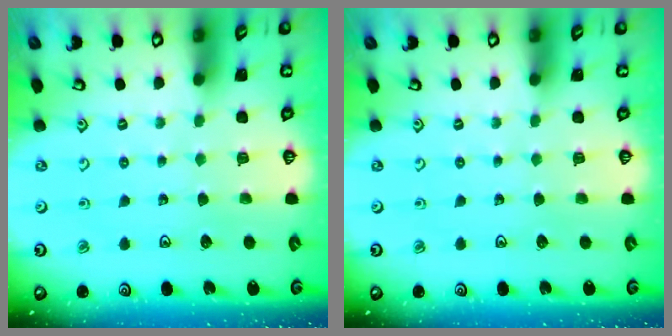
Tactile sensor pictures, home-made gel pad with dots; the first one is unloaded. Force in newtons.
{"total": 0.0}